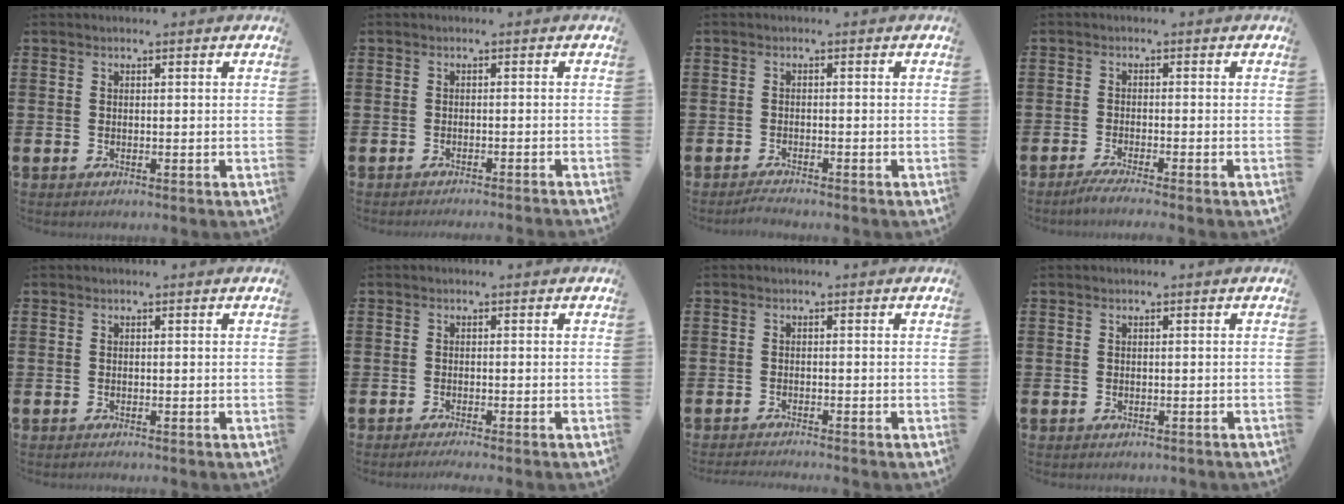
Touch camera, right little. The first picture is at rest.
{"total": 0.9, "force": [-0.9, -0.3, 0.0], "torque": [0.001, 0.002, -0.018]}
{"total": 1.2, "force": [-1.2, 0.0, 0.4], "torque": [-0.008, 0.001, -0.022]}
{"total": 2.0, "force": [-1.5, -0.1, 1.4], "torque": [-0.021, -0.002, -0.027]}
{"total": 0.0}
{"total": 0.8, "force": [-0.7, -0.1, 0.4], "torque": [-0.005, -0.002, -0.013]}
{"total": 1.0, "force": [-1.0, -0.2, 0.1], "torque": [-0.002, -0.001, -0.020]}
{"total": 0.0}